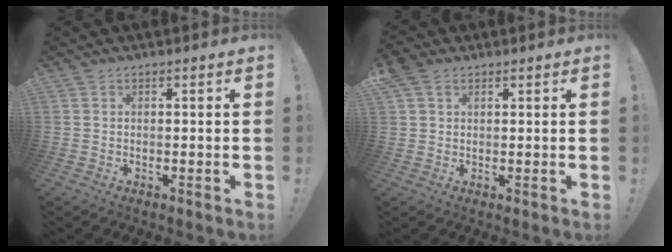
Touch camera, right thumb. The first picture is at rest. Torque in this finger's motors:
{"motor_torque": [0.68, 1.87, 0.12, 0.00, 0.09]}